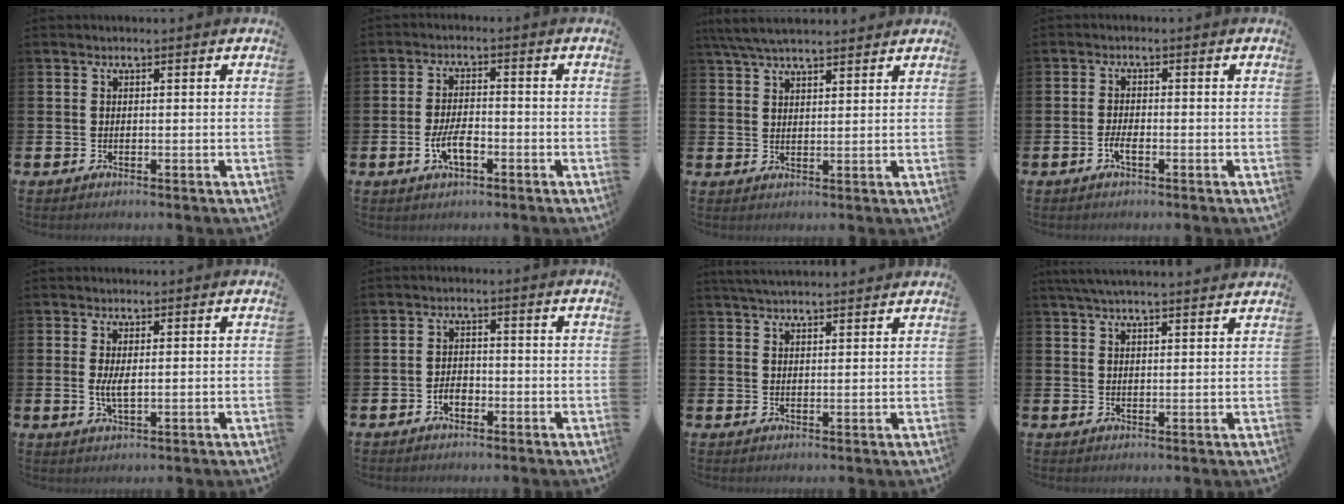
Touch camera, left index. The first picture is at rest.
{"total": 4.3, "force": [-1.5, 2.0, 3.5], "torque": [-0.060, 0.001, -0.031]}
{"total": 5.4, "force": [4.9, 1.3, 2.0], "torque": [-0.045, -0.012, 0.089]}
{"total": 1.9, "force": [-0.8, 0.7, 1.5], "torque": [-0.029, 0.002, -0.016]}
{"total": 2.6, "force": [0.3, 0.9, 2.4], "torque": [-0.039, -0.001, 0.002]}
{"total": 2.1, "force": [-1.0, 1.4, 1.2], "torque": [-0.016, 0.002, -0.024]}
{"total": 3.4, "force": [3.3, 0.3, 0.7], "torque": [-0.016, -0.011, 0.061]}
{"total": 4.2, "force": [3.9, 0.1, 1.4], "torque": [-0.039, -0.006, 0.073]}